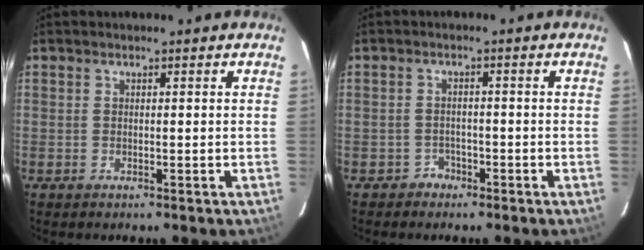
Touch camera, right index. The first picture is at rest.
{"total": 2.6, "force": [-1.7, 1.9, -0.2], "torque": [0.002, 0.012, -0.027]}